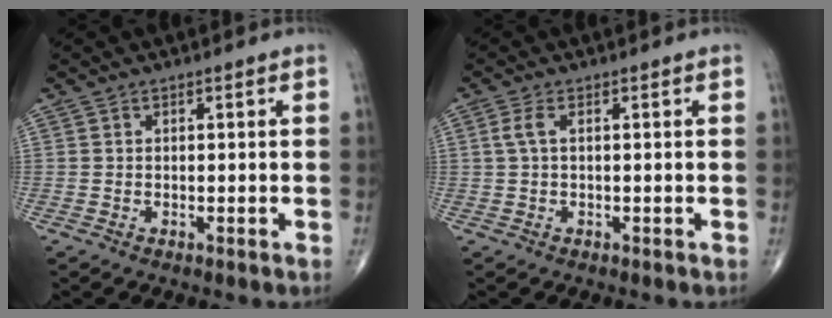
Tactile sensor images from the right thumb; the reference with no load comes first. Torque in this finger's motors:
{"motor_torque": [-0.16, 0.19, 0.05, 0.08, 0.07]}